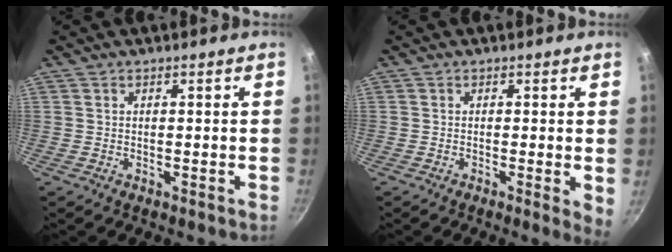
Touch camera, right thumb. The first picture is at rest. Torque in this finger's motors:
{"motor_torque": [-0.08, 0.65, -0.20, 0.04, -0.04]}